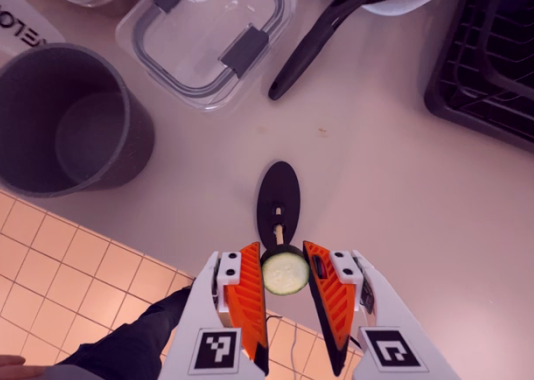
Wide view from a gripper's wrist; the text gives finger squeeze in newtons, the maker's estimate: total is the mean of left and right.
{"total": 7.5, "left": 7.0, "right": 8.0}